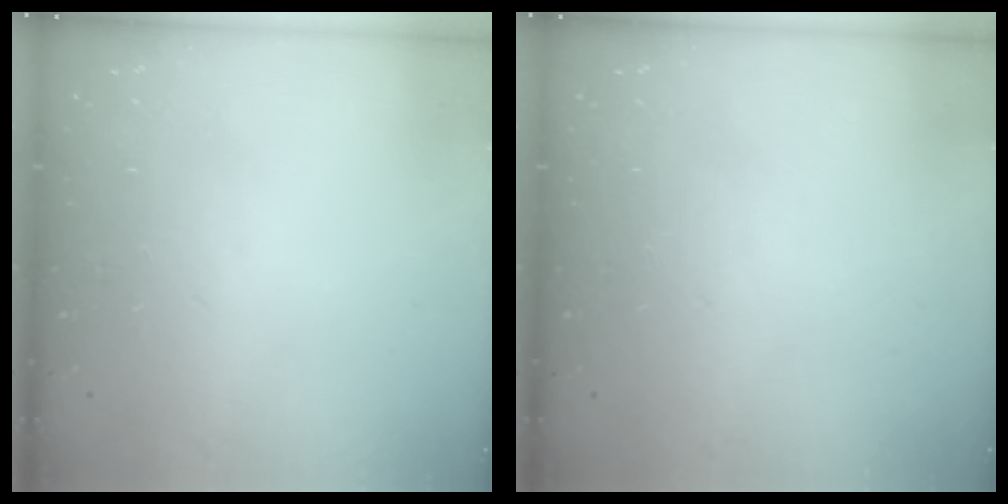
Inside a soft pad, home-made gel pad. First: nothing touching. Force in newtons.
{"total": 0.0}